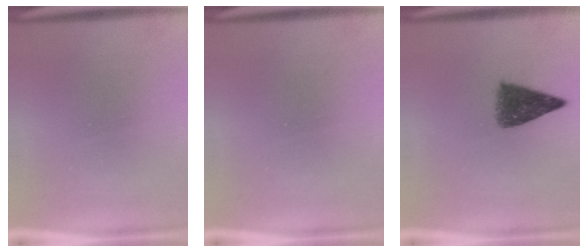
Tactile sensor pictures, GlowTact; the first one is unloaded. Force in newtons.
{"total": 0.0}
{"total": 6.3}